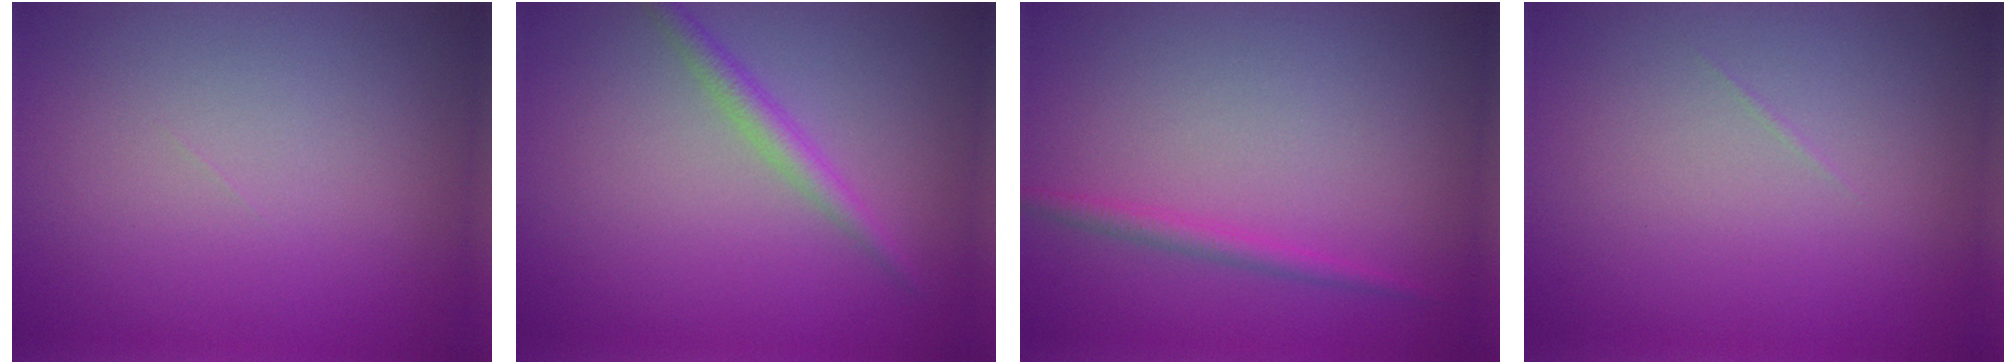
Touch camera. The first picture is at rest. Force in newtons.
{"total": 2.0, "press": 2.0, "slide": 0.1}
{"total": 1.4, "press": 1.4, "slide": 0.1}
{"total": 0.0}